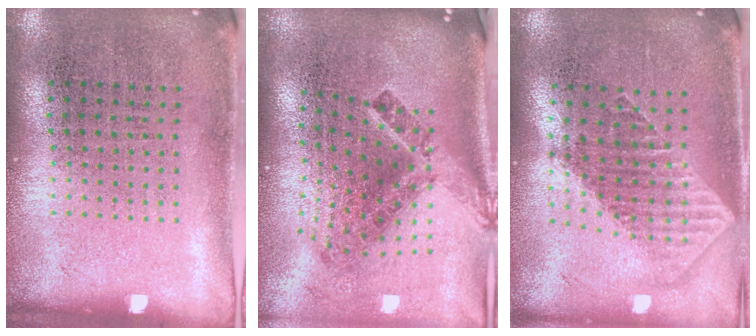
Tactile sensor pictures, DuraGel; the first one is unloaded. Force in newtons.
{"total": 3.0, "press": 1.7, "slide": 2.4}
{"total": 1.8, "press": 1.5, "slide": 1.1}